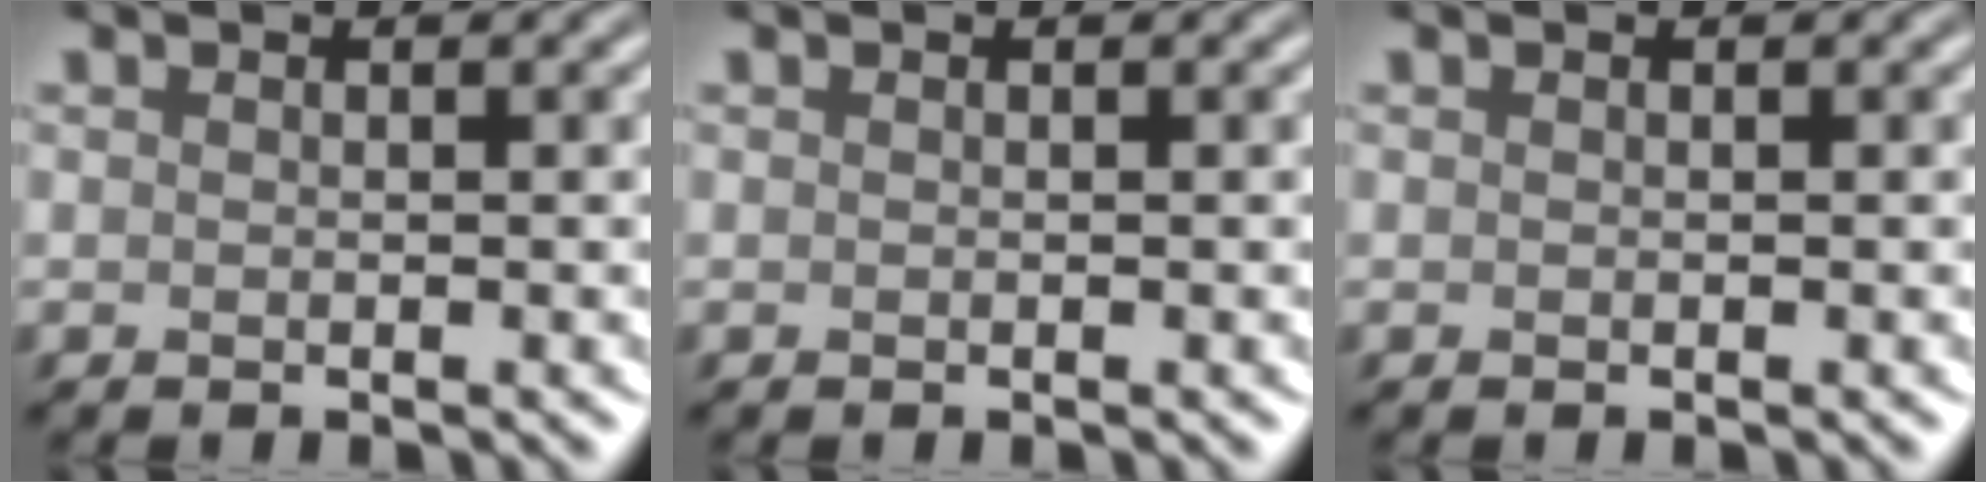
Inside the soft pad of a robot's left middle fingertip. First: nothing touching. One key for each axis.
{"total": 0.0}
{"total": 0.0}